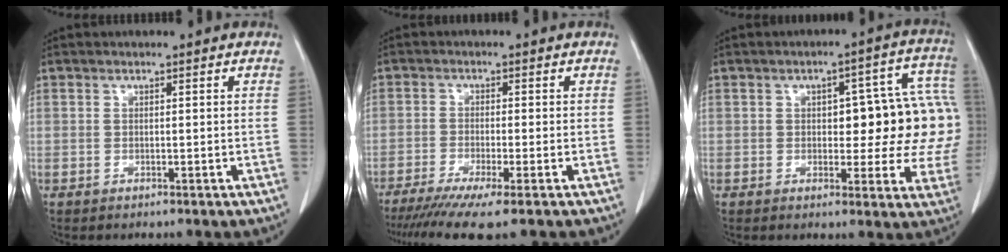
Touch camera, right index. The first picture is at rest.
{"total": 8.9, "force": [-6.6, -0.2, 5.9], "torque": [-0.093, -0.021, -0.106]}
{"total": 14.4, "force": [0.6, 5.9, 13.1], "torque": [-0.146, 0.037, 0.009]}